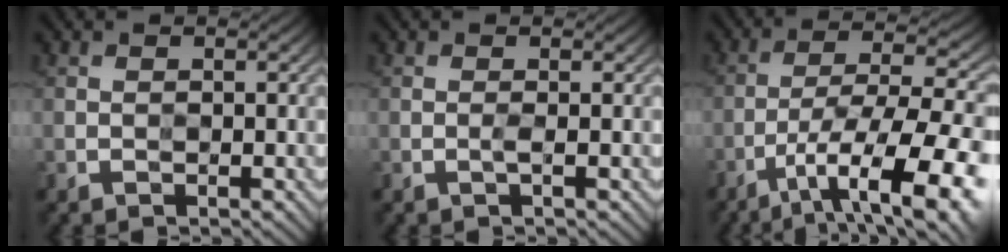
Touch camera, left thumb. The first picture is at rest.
{"total": 0.6, "force": [-0.2, -0.1, 0.6], "torque": [-0.008, 0.003, -0.007]}
{"total": 12.9, "force": [-6.8, 3.6, 10.3], "torque": [-0.175, -0.004, -0.108]}